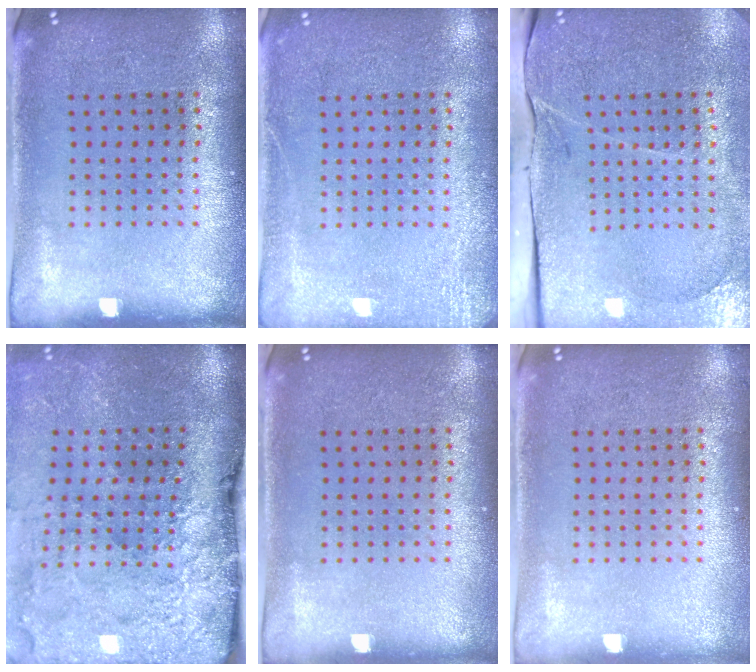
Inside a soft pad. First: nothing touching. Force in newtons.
{"total": 2.5, "press": 2.4, "slide": 0.3}
{"total": 3.4, "press": 3.3, "slide": 0.9}
{"total": 5.0, "press": 3.8, "slide": 3.3}
{"total": 0.0}
{"total": 0.0}